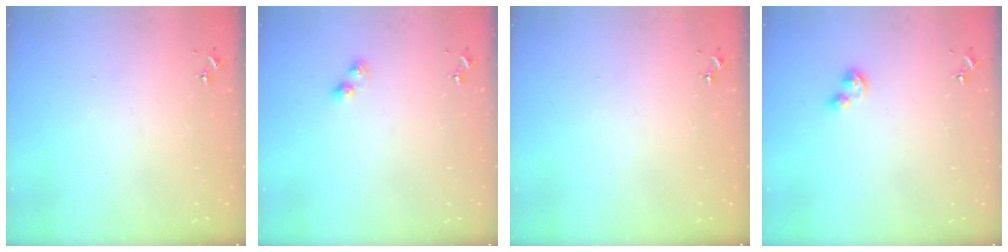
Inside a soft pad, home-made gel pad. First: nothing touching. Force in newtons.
{"total": 4.0, "press": 4.0, "slide": 0.5}
{"total": 0.0}
{"total": 4.2, "press": 4.2, "slide": 0.4}